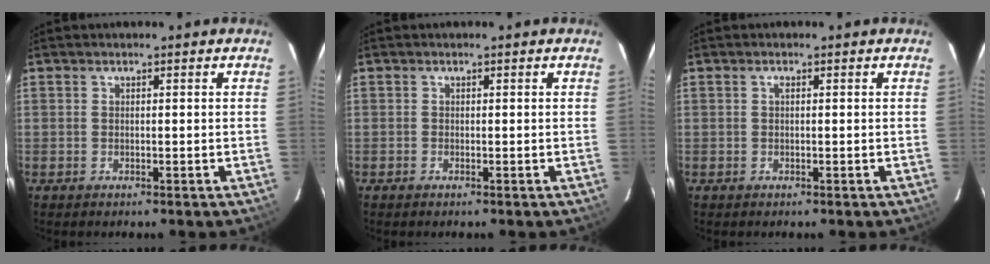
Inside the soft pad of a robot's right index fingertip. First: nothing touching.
{"total": 0.0}
{"total": 0.6, "force": [0.1, 0.2, 0.5], "torque": [-0.010, 0.005, 0.000]}